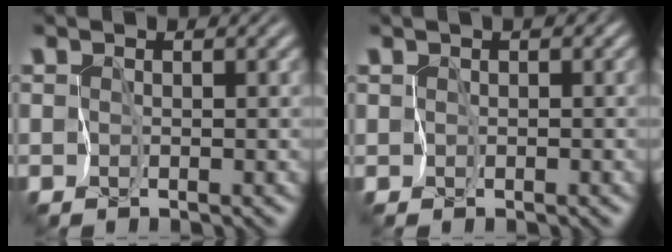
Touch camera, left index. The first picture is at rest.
{"total": 1.7, "force": [0.4, 1.3, 1.0], "torque": [-0.004, 0.005, 0.009]}